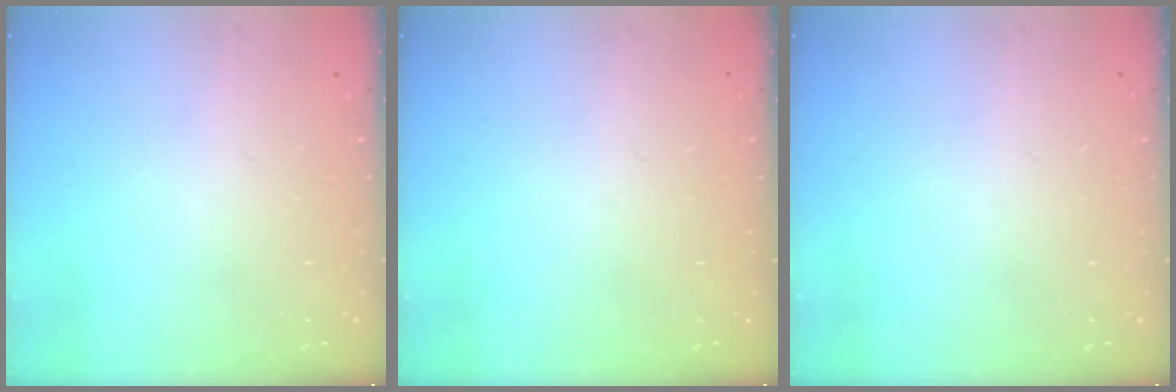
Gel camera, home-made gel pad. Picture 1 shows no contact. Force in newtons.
{"total": 0.0}
{"total": 0.0}